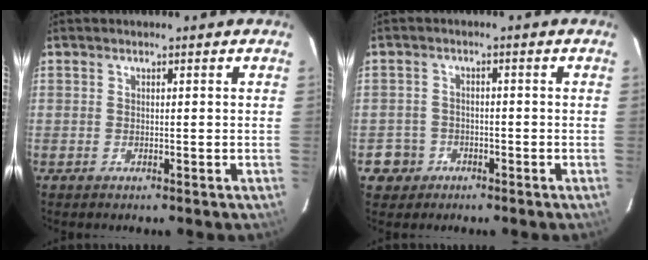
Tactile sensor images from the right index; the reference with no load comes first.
{"total": 4.5, "force": [-2.0, 4.1, 0.1], "torque": [-0.017, 0.021, -0.033]}